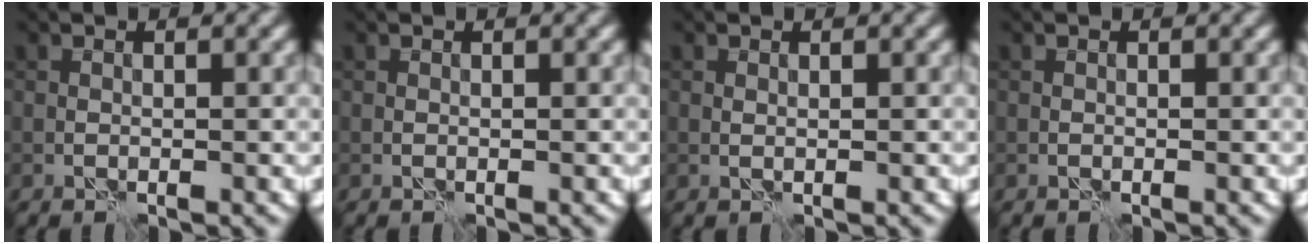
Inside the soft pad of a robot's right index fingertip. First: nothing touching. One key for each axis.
{"total": 0.0}
{"total": 0.0}
{"total": 0.0}